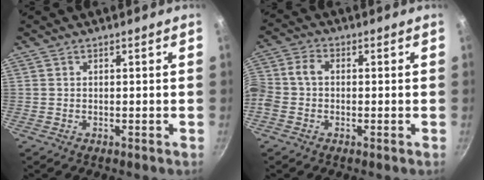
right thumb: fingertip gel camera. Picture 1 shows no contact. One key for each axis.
{"total": 6.7, "fx": -0.9, "fy": 5.0, "fz": 4.3, "tx": -0.100, "ty": 0.026, "tz": -0.035}